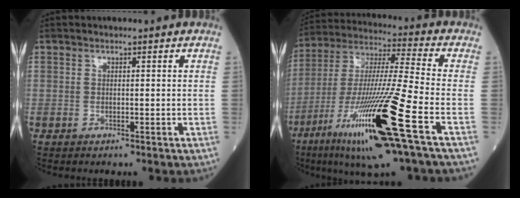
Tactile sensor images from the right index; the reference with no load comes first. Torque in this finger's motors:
{"motor_torque": [2.14, 0.00, 1.06, 0.21]}